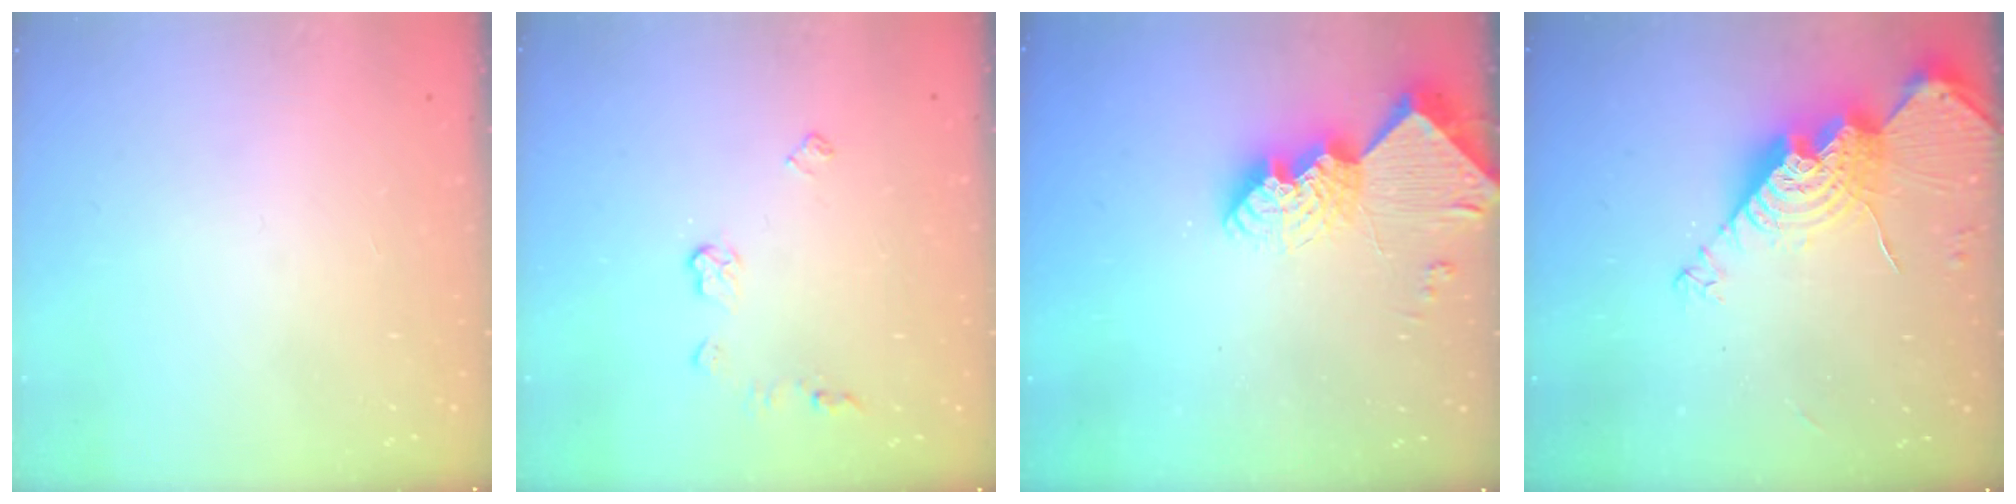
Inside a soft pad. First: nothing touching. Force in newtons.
{"total": 5.4, "press": 5.4, "slide": 0.7}
{"total": 11.8, "press": 11.8, "slide": 1.0}
{"total": 16.4, "press": 16.4, "slide": 1.1}